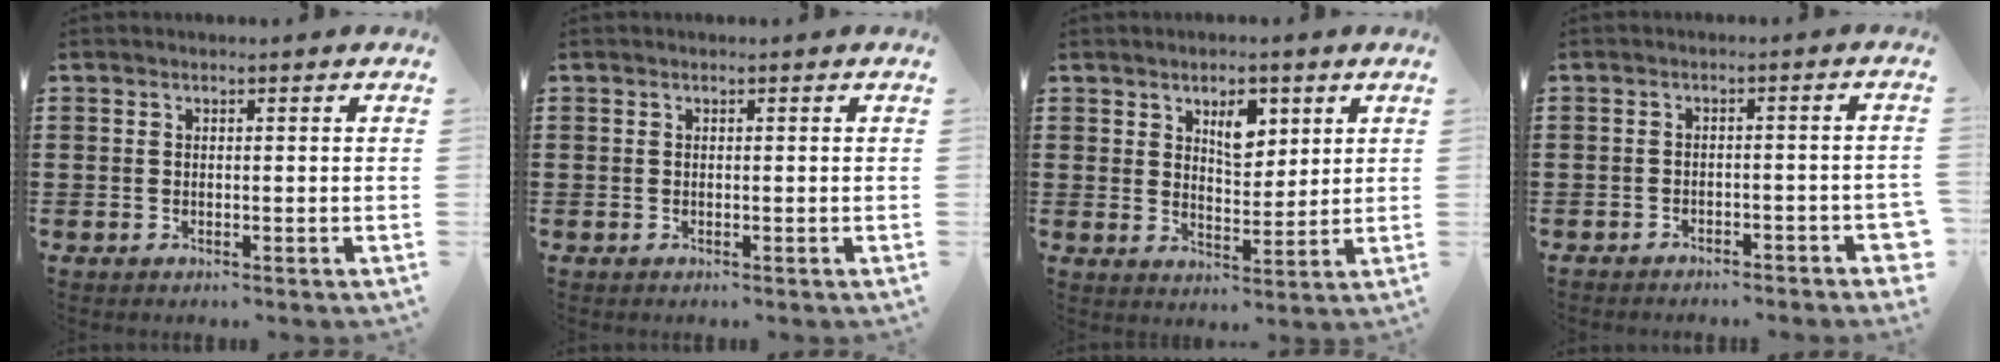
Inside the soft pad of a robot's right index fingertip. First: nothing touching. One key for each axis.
{"total": 0.0}
{"total": 5.4, "fx": 2.9, "fy": 2.9, "fz": 3.6, "tx": -0.049, "ty": -0.002, "tz": 0.043}
{"total": 2.4, "fx": -2.2, "fy": 0.5, "fz": 0.7, "tx": -0.014, "ty": 0.003, "tz": -0.045}